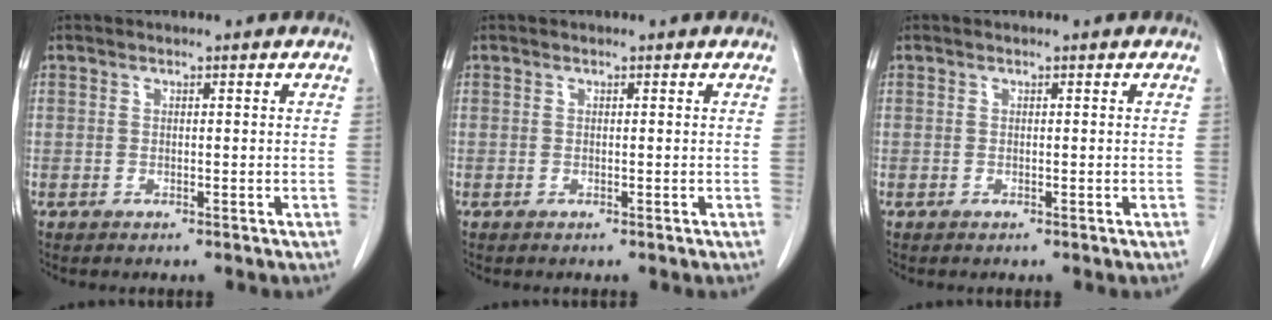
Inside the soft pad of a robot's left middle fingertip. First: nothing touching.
{"total": 0.0}
{"total": 0.0}